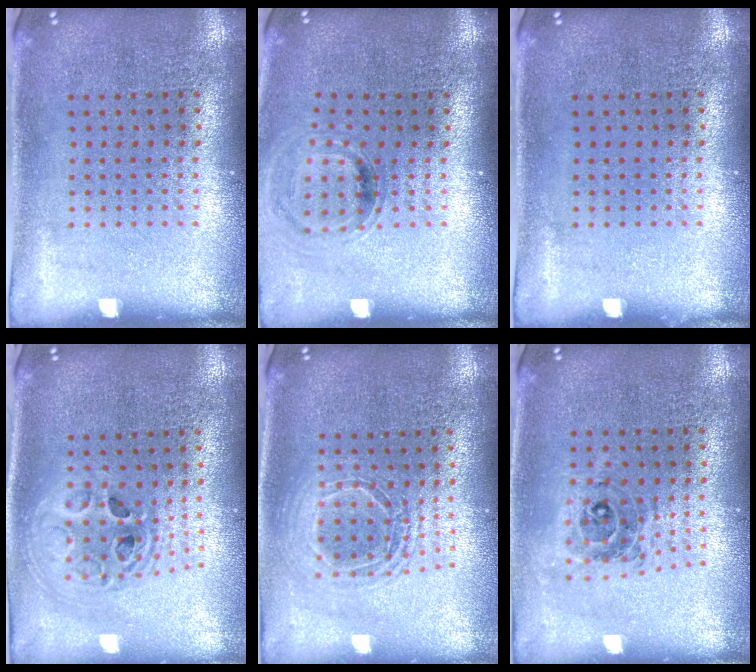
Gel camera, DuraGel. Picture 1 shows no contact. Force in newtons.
{"total": 0.9, "press": 0.9, "slide": 0.2}
{"total": 0.0}
{"total": 2.1, "press": 1.7, "slide": 1.3}
{"total": 1.6, "press": 1.3, "slide": 0.8}
{"total": 0.7, "press": 0.7, "slide": 0.1}